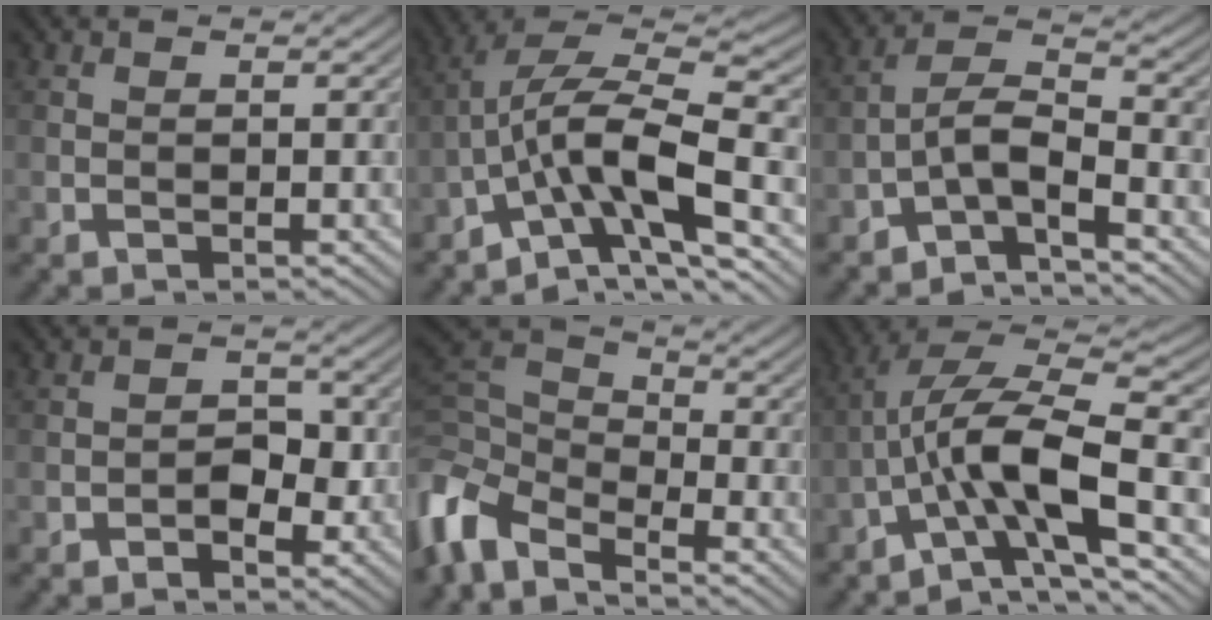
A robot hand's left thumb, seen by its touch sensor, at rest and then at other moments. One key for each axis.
{"total": 12.1, "fx": -5.1, "fy": 3.6, "fz": 10.4, "tx": -0.177, "ty": 0.011, "tz": -0.098}
{"total": 5.3, "fx": -3.4, "fy": 1.5, "fz": 3.7, "tx": -0.072, "ty": 0.012, "tz": -0.078}
{"total": 2.9, "fx": -1.0, "fy": 2.0, "fz": 1.9, "tx": -0.016, "ty": 0.002, "tz": -0.019}
{"total": 8.8, "fx": -5.5, "fy": 4.4, "fz": 5.3, "tx": -0.126, "ty": -0.008, "tz": -0.127}
{"total": 12.1, "fx": -4.0, "fy": 3.5, "fz": 10.9, "tx": -0.198, "ty": 0.015, "tz": -0.079}